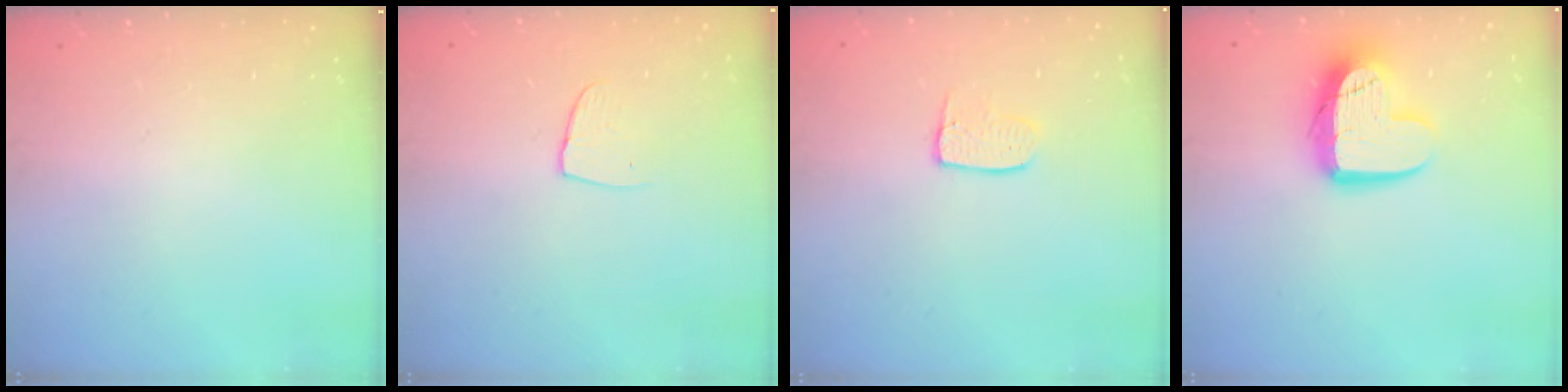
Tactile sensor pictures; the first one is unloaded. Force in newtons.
{"total": 6.4, "press": 6.4, "slide": 0.3}
{"total": 6.7, "press": 6.7, "slide": 0.4}
{"total": 12.7, "press": 12.7, "slide": 1.0}